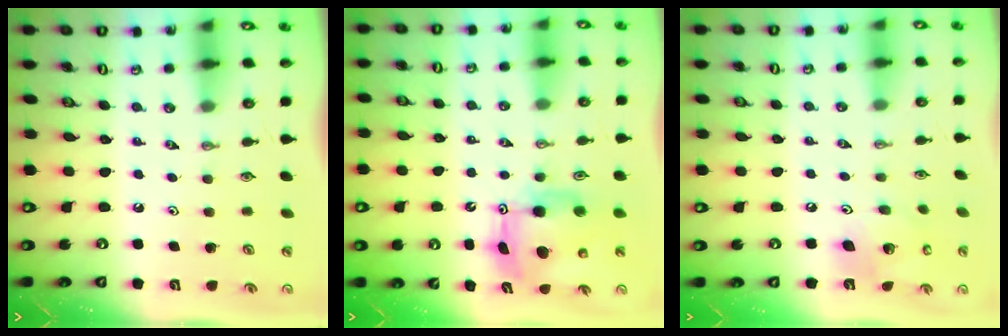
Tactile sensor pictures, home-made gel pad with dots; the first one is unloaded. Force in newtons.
{"total": 9.3, "press": 9.2, "slide": 1.0}
{"total": 13.1, "press": 12.8, "slide": 2.4}